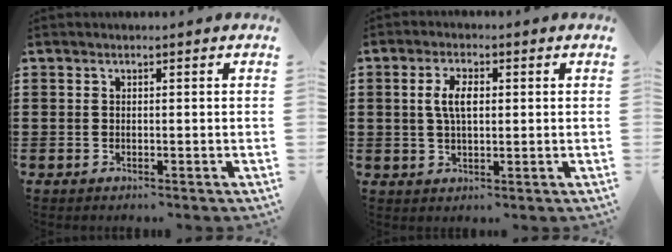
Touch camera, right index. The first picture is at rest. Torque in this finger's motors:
{"motor_torque": [0.23, -0.15, 0.15, 0.13]}